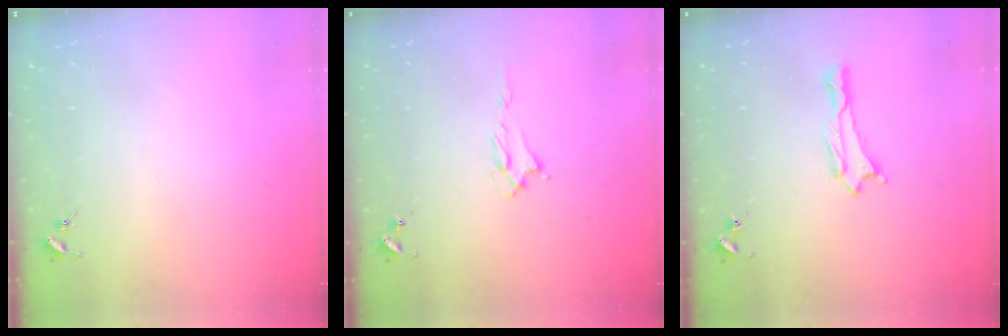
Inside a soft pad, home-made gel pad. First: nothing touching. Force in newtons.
{"total": 2.0, "press": 2.0, "slide": 0.3}
{"total": 0.6, "press": 0.6, "slide": 0.1}